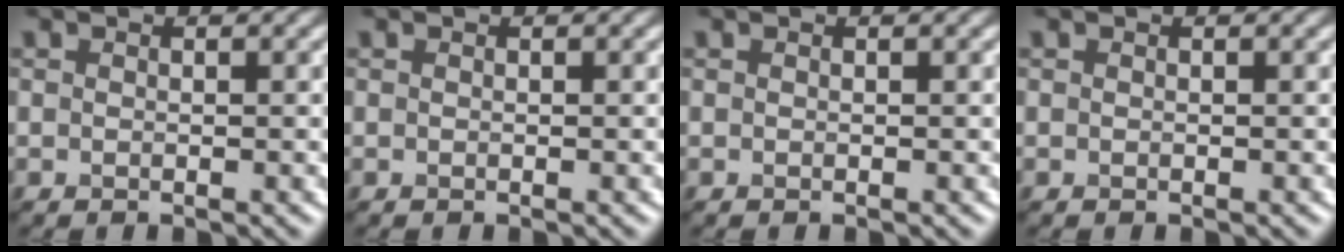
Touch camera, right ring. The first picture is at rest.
{"total": 0.0}
{"total": 0.0}
{"total": 0.0}